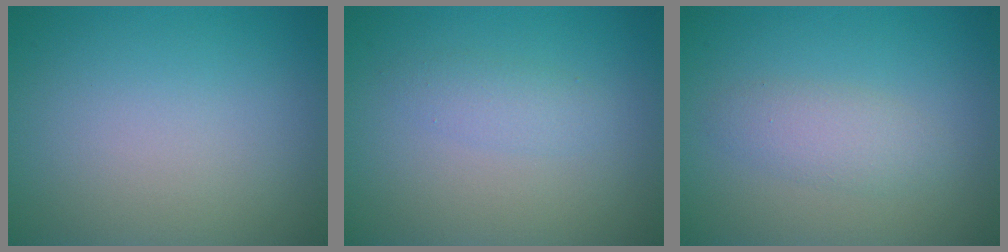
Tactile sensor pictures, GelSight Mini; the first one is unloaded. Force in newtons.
{"total": 1.5, "press": 1.5, "slide": 0.1}
{"total": 2.3, "press": 2.3, "slide": 0.1}